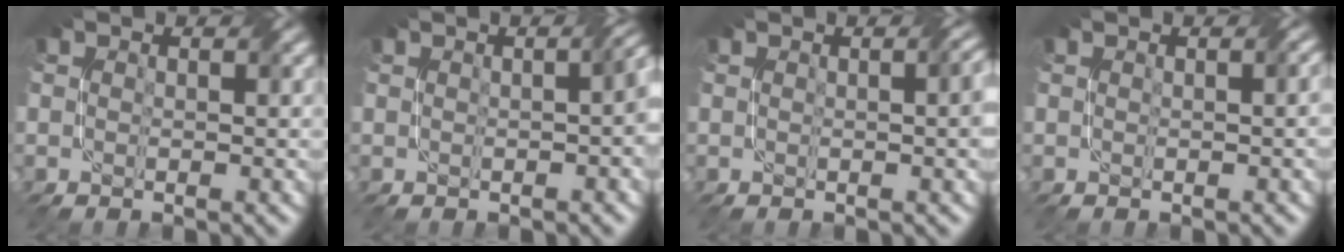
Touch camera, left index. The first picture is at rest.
{"total": 3.4, "force": [0.0, 1.2, 3.2], "torque": [-0.021, 0.012, 0.006]}
{"total": 3.4, "force": [0.3, 1.2, 3.2], "torque": [-0.023, 0.013, 0.005]}
{"total": 1.7, "force": [0.4, 0.7, 1.5], "torque": [-0.009, 0.006, 0.002]}